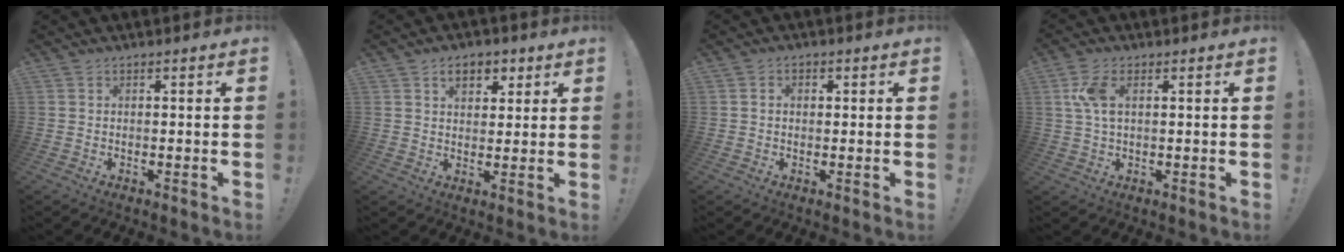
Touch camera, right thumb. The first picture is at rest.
{"total": 6.8, "force": [3.3, 4.6, 3.8], "torque": [-0.046, -0.005, 0.056]}
{"total": 1.7, "force": [0.0, 1.3, 1.0], "torque": [-0.011, 0.003, -0.003]}
{"total": 6.6, "force": [1.8, 3.2, 5.5], "torque": [-0.121, 0.003, 0.030]}